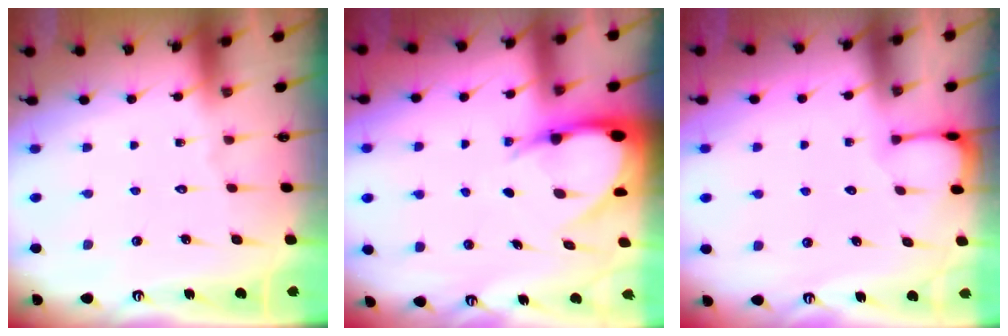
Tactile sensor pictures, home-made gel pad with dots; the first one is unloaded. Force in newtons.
{"total": 7.5, "press": 7.4, "slide": 0.9}
{"total": 1.9, "press": 1.9, "slide": 0.2}